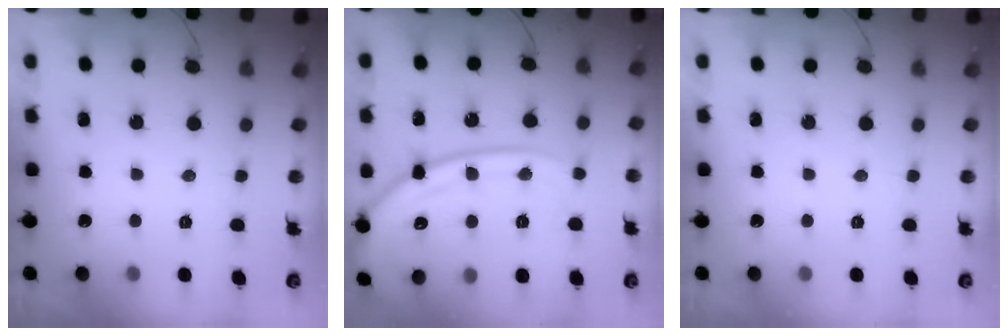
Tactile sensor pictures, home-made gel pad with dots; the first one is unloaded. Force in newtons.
{"total": 19.5, "press": 19.5, "slide": 1.3}
{"total": 0.0}